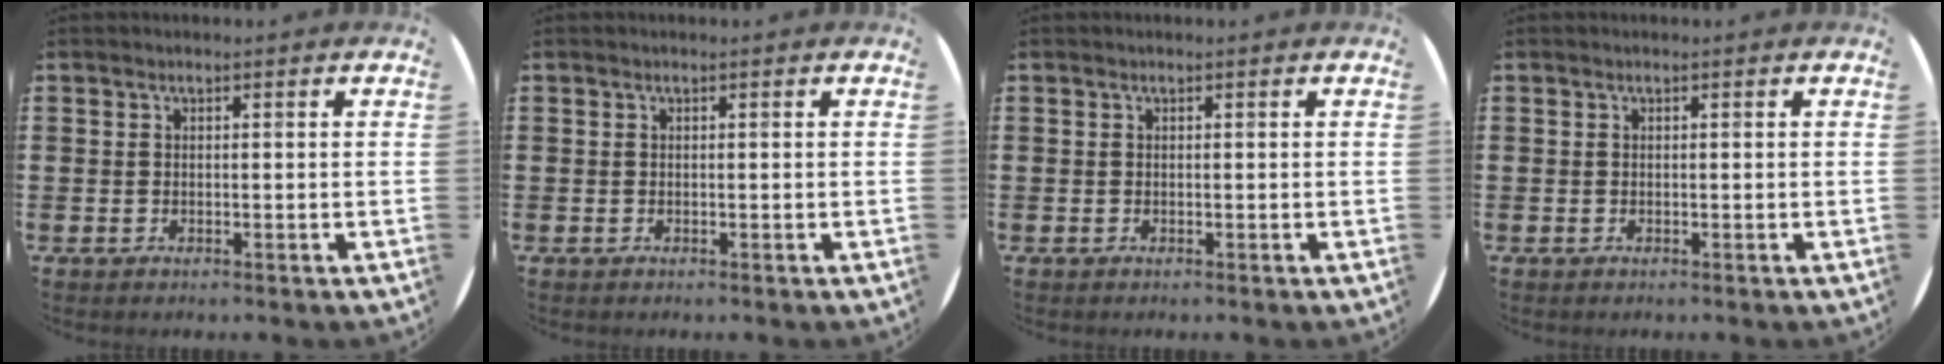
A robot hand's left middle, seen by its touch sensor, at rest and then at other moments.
{"total": 0.0}
{"total": 0.0}
{"total": 0.0}